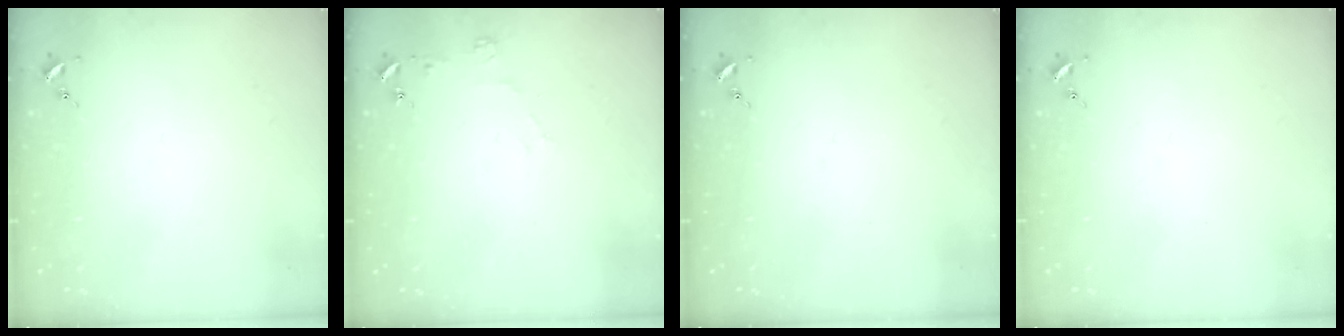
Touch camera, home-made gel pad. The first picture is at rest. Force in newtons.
{"total": 4.0, "press": 3.9, "slide": 0.5}
{"total": 0.0}
{"total": 0.0}